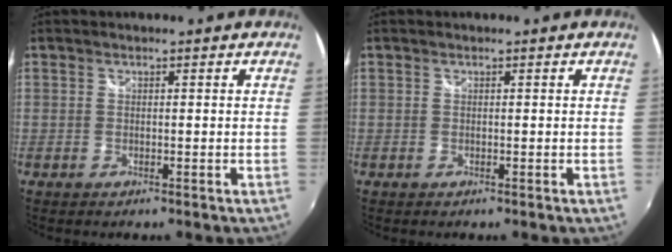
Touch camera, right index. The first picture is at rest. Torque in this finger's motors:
{"motor_torque": [0.00, 0.00, 0.00, 0.00]}